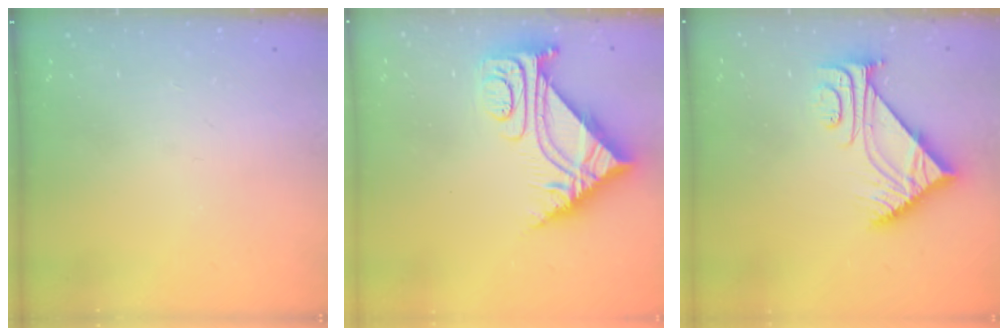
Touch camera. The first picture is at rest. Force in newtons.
{"total": 7.5, "press": 7.4, "slide": 0.8}
{"total": 7.5, "press": 7.4, "slide": 0.8}